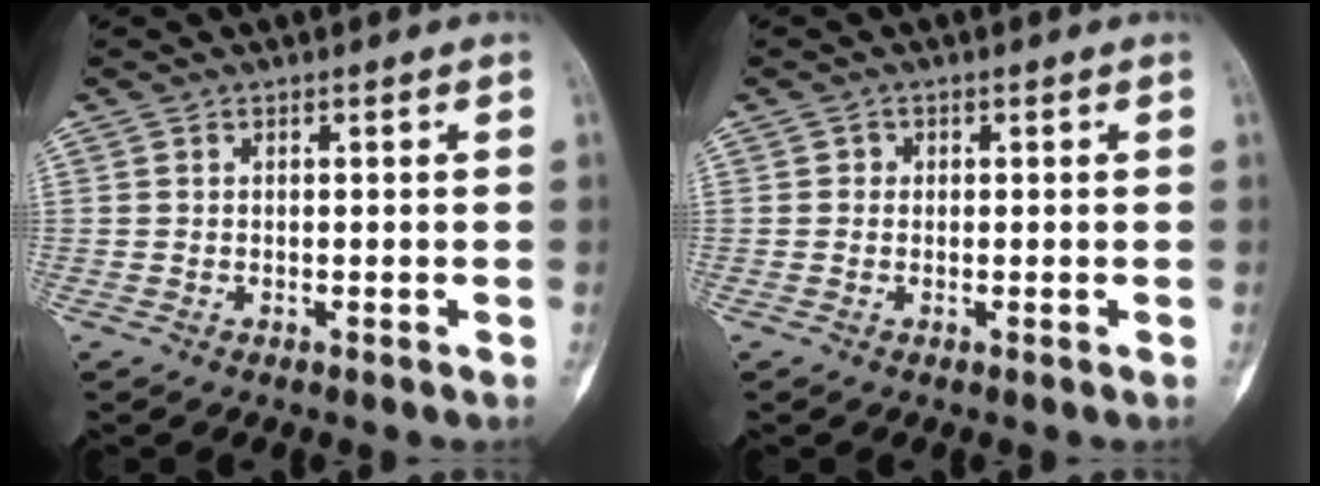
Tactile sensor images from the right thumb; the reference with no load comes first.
{"total": 0.8, "force": [0.0, 0.8, 0.2], "torque": [0.003, 0.003, -0.002]}